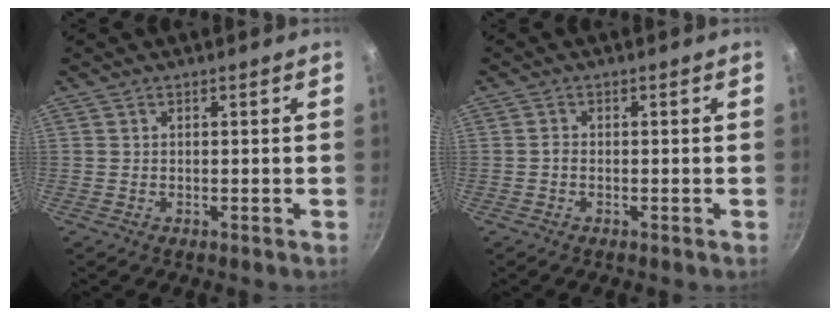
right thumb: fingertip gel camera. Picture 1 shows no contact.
{"total": 0.8, "force": [-0.4, 0.5, 0.4], "torque": [-0.008, 0.004, -0.011]}